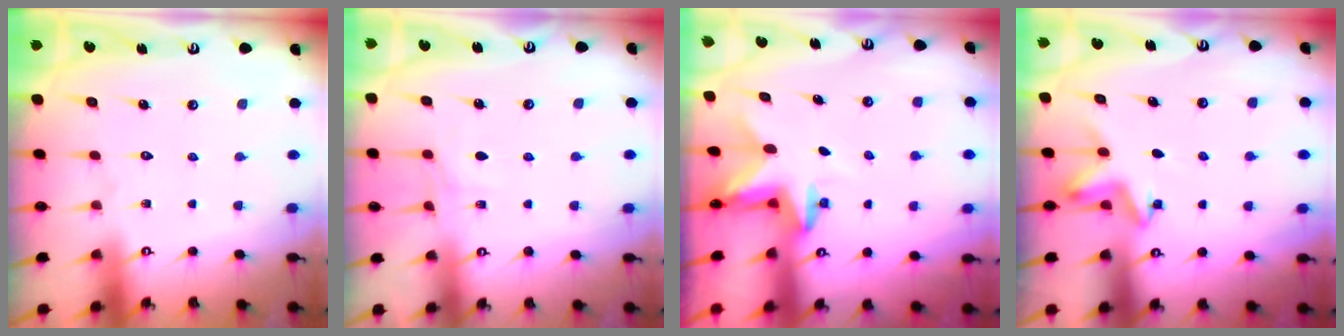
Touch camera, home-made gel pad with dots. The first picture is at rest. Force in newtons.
{"total": 5.3, "press": 5.3, "slide": 0.6}
{"total": 2.6, "press": 2.5, "slide": 0.4}
{"total": 3.9, "press": 3.8, "slide": 1.0}